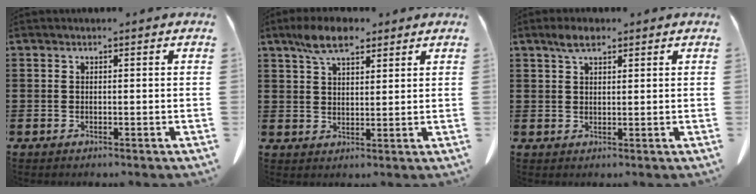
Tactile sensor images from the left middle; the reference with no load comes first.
{"total": 6.6, "force": [4.6, 2.6, 4.0], "torque": [-0.090, 0.005, 0.083]}
{"total": 2.9, "force": [1.9, 1.1, 1.9], "torque": [-0.042, 0.005, 0.034]}